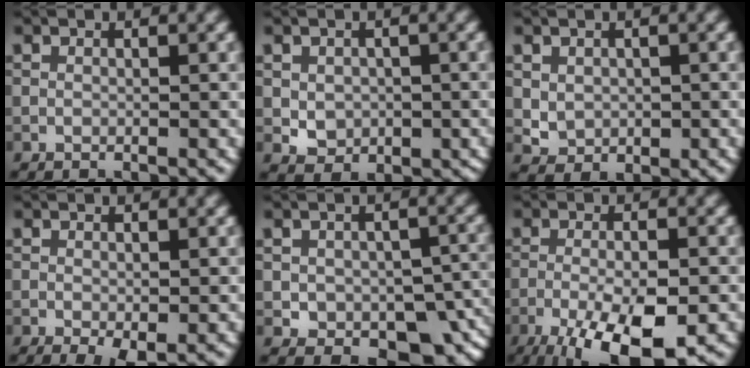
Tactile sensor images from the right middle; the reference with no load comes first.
{"total": 3.0, "force": [-0.1, 2.5, 1.7], "torque": [-0.026, -0.008, 0.005]}
{"total": 2.2, "force": [0.3, 1.9, 1.0], "torque": [-0.019, -0.007, 0.011]}
{"total": 1.8, "force": [-0.6, 0.6, 1.6], "torque": [-0.026, -0.008, -0.007]}
{"total": 7.6, "force": [-2.1, 5.1, 5.1], "torque": [-0.067, -0.021, -0.022]}
{"total": 9.6, "force": [-5.0, 2.9, 7.7], "torque": [-0.139, -0.017, -0.084]}